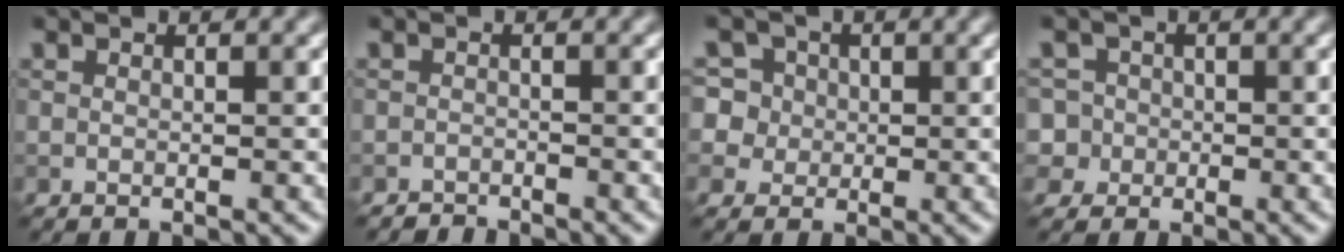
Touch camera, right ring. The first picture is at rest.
{"total": 1.5, "force": [-1.5, 0.3, -0.1], "torque": [0.006, 0.001, -0.029]}
{"total": 7.3, "force": [2.4, 6.4, 2.6], "torque": [-0.043, 0.042, 0.009]}
{"total": 4.8, "force": [-0.6, 4.6, 1.2], "torque": [-0.008, 0.024, -0.038]}